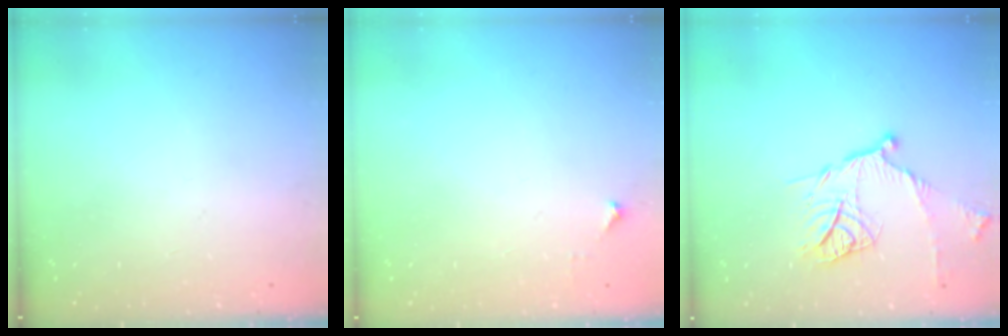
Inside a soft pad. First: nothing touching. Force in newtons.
{"total": 3.4, "press": 3.3, "slide": 0.5}
{"total": 12.4, "press": 12.4, "slide": 1.0}